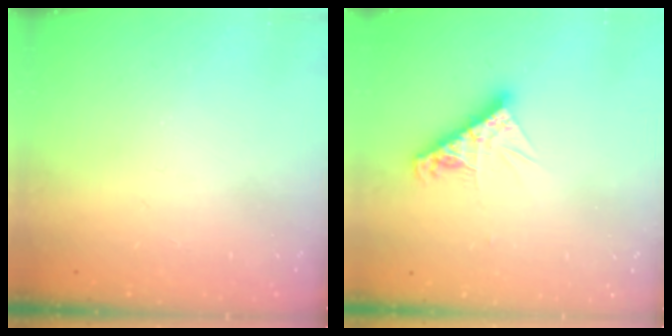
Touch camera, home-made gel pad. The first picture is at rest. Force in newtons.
{"total": 9.2, "press": 9.2, "slide": 0.8}